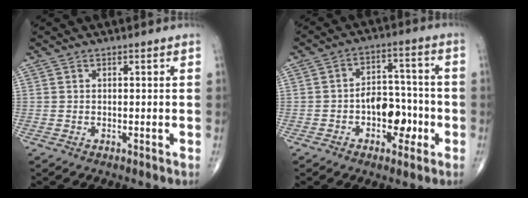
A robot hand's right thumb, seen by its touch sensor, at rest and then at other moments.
{"total": 9.1, "force": [-2.8, 5.8, 6.4], "torque": [-0.056, 0.036, -0.046]}